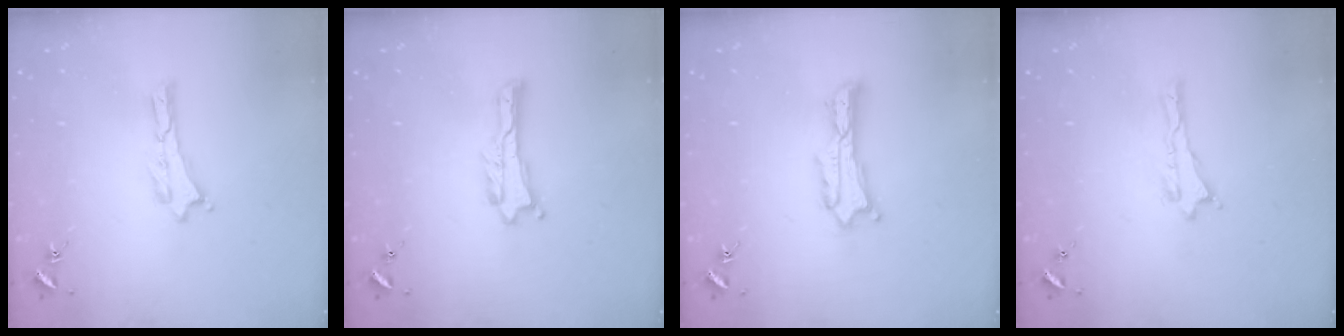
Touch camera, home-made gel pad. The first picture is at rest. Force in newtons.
{"total": 0.0}
{"total": 2.7, "press": 2.7, "slide": 0.3}
{"total": 0.0}